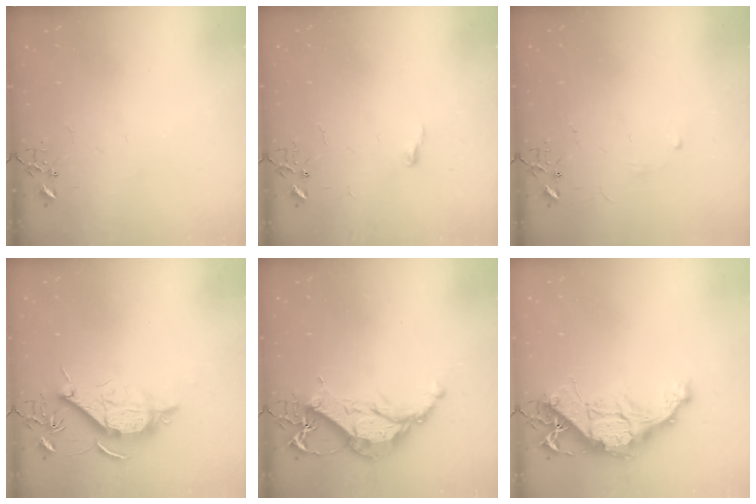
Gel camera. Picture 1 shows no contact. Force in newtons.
{"total": 3.4, "press": 3.4, "slide": 0.5}
{"total": 2.9, "press": 2.8, "slide": 0.5}
{"total": 12.0, "press": 12.0, "slide": 0.6}
{"total": 13.8, "press": 13.8, "slide": 1.1}
{"total": 13.4, "press": 13.4, "slide": 1.1}